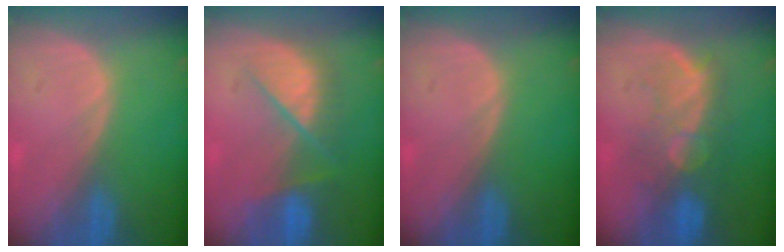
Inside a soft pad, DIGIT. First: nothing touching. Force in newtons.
{"total": 7.4, "press": 7.3, "slide": 1.3}
{"total": 0.0}
{"total": 9.6, "press": 8.5, "slide": 4.6}